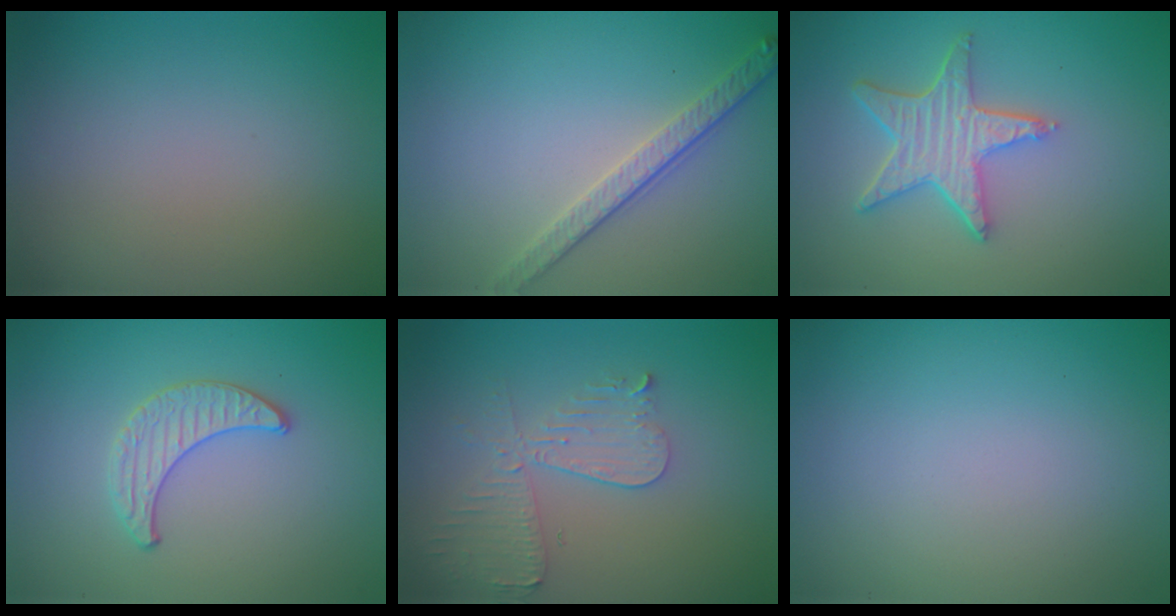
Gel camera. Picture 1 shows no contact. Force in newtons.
{"total": 2.8, "press": 2.5, "slide": 1.2}
{"total": 4.5, "press": 3.7, "slide": 2.6}
{"total": 1.5, "press": 1.5, "slide": 0.1}
{"total": 3.9, "press": 3.4, "slide": 1.8}
{"total": 0.0}